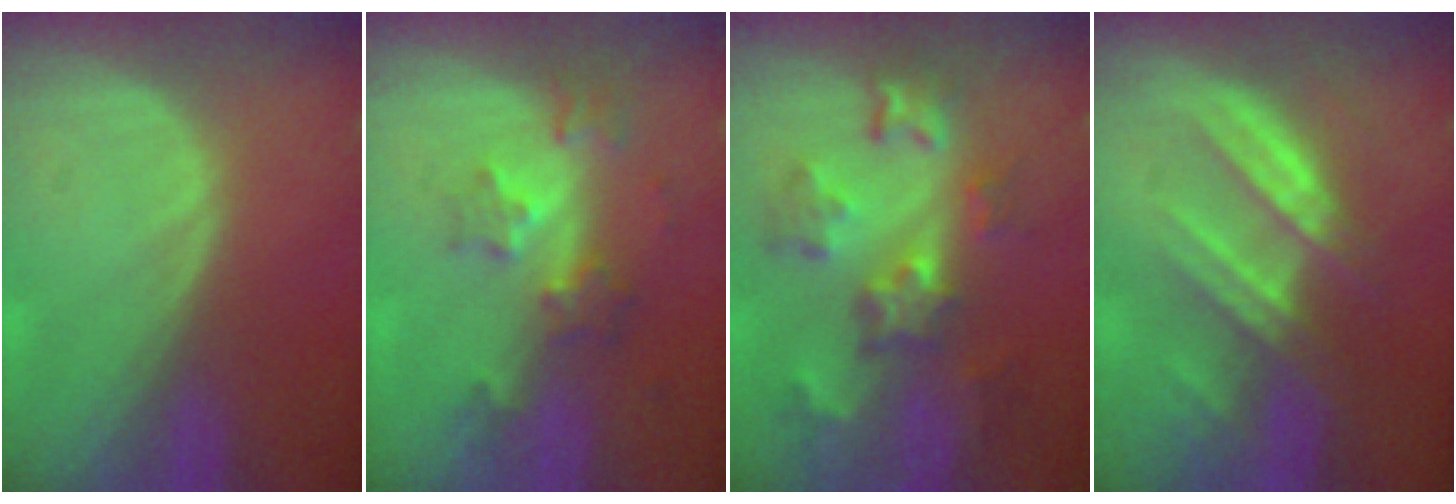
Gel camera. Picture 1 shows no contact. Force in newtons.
{"total": 6.1, "press": 5.4, "slide": 2.9}
{"total": 8.8, "press": 7.8, "slide": 3.9}
{"total": 7.5, "press": 7.2, "slide": 1.9}